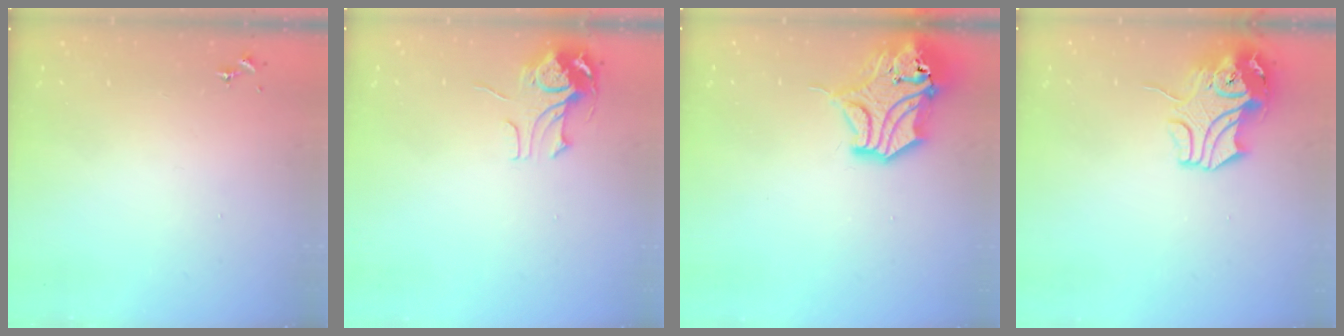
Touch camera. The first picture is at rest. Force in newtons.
{"total": 8.3, "press": 8.3, "slide": 0.8}
{"total": 15.4, "press": 15.3, "slide": 2.2}
{"total": 12.0, "press": 11.8, "slide": 2.0}